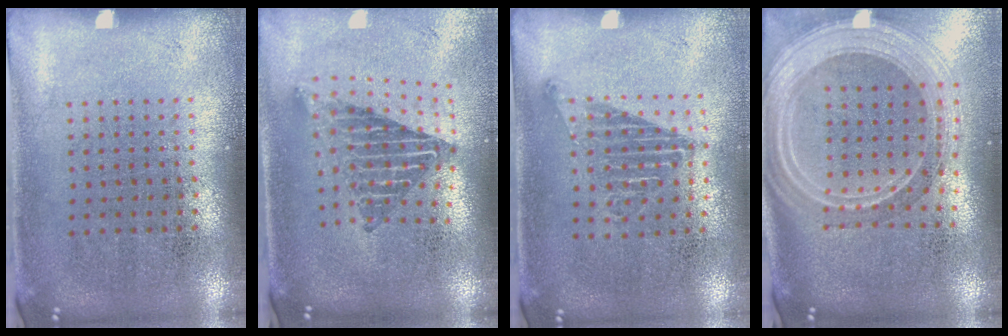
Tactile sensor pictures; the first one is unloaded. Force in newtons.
{"total": 2.1, "press": 1.6, "slide": 1.4}
{"total": 1.1, "press": 1.0, "slide": 0.6}
{"total": 2.8, "press": 2.3, "slide": 1.6}